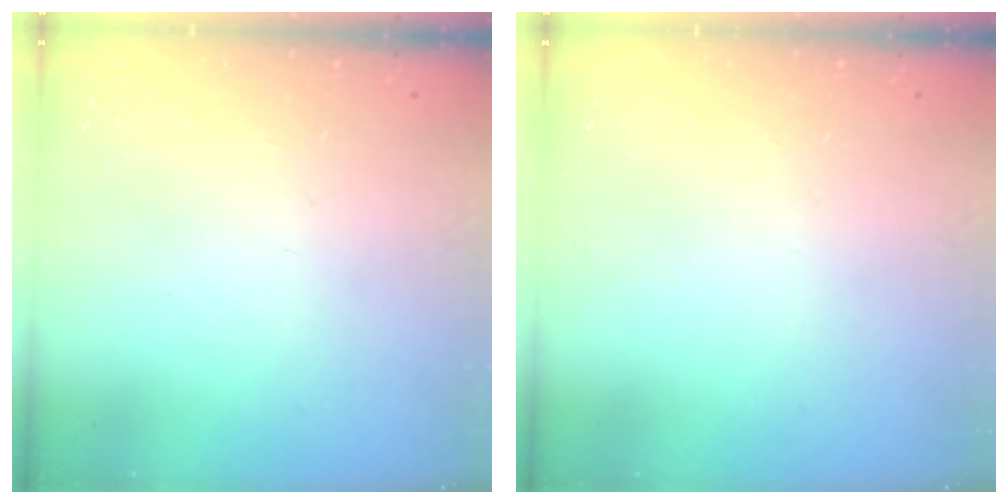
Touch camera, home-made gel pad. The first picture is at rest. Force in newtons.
{"total": 0.0}